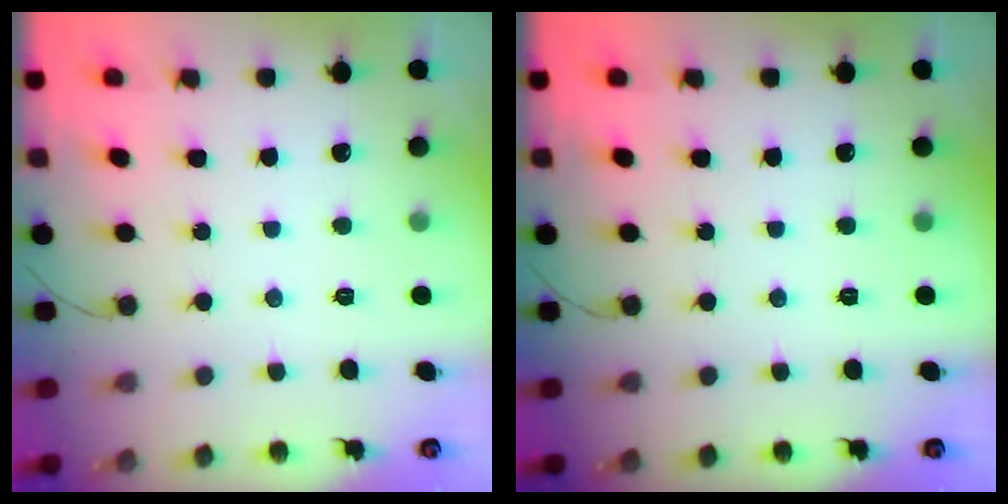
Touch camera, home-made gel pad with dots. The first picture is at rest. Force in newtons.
{"total": 0.0}